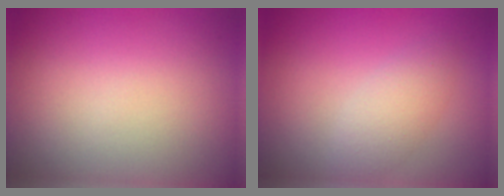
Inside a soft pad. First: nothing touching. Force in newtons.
{"total": 2.4, "press": 2.4, "slide": 0.0}